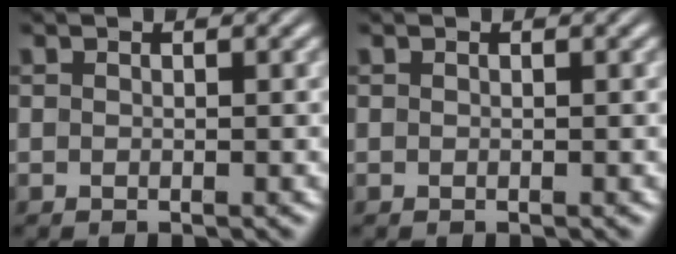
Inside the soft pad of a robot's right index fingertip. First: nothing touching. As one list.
[{"total": 0.0}]